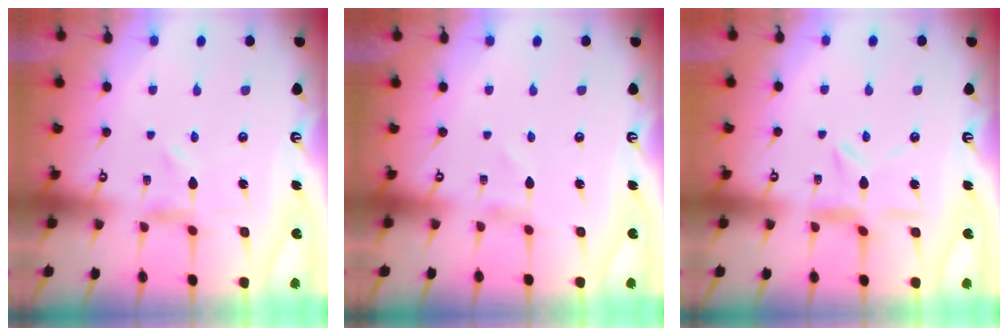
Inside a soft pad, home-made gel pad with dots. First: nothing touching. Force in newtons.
{"total": 0.8, "press": 0.8, "slide": 0.1}
{"total": 5.4, "press": 5.4, "slide": 0.5}